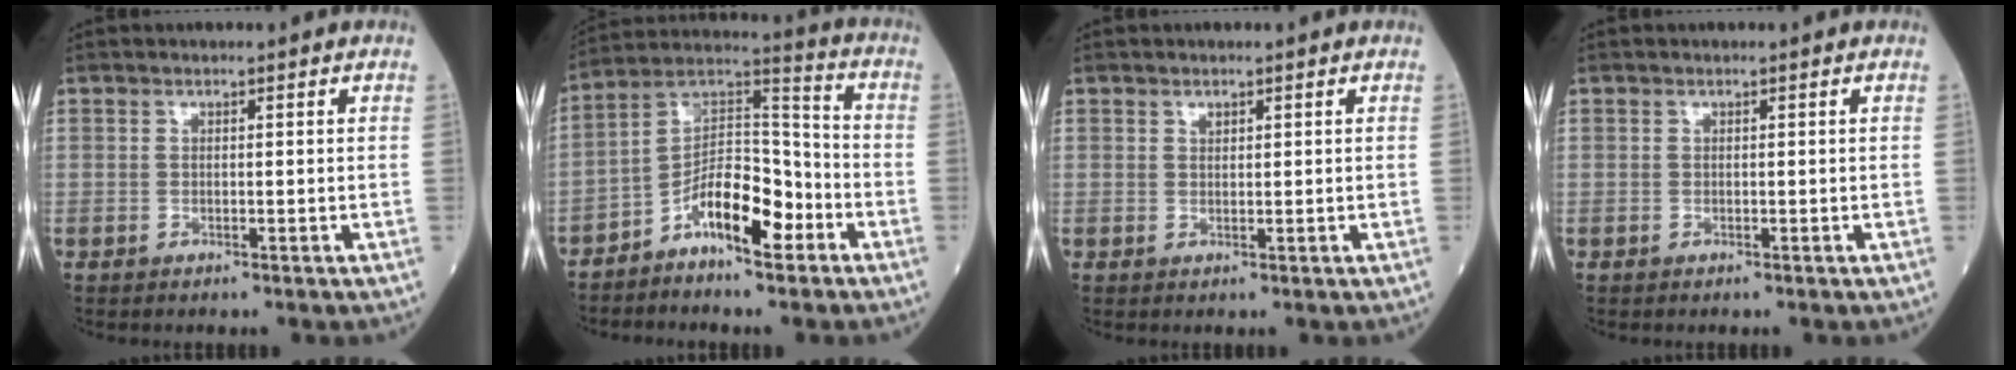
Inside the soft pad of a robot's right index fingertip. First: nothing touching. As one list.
[{"total": 11.3, "force": [-5.9, 3.9, 8.9], "torque": [-0.156, 0.025, -0.104]}, {"total": 0.7, "force": [0.5, 0.4, 0.3], "torque": [-0.005, -0.004, 0.008]}, {"total": 0.0}]